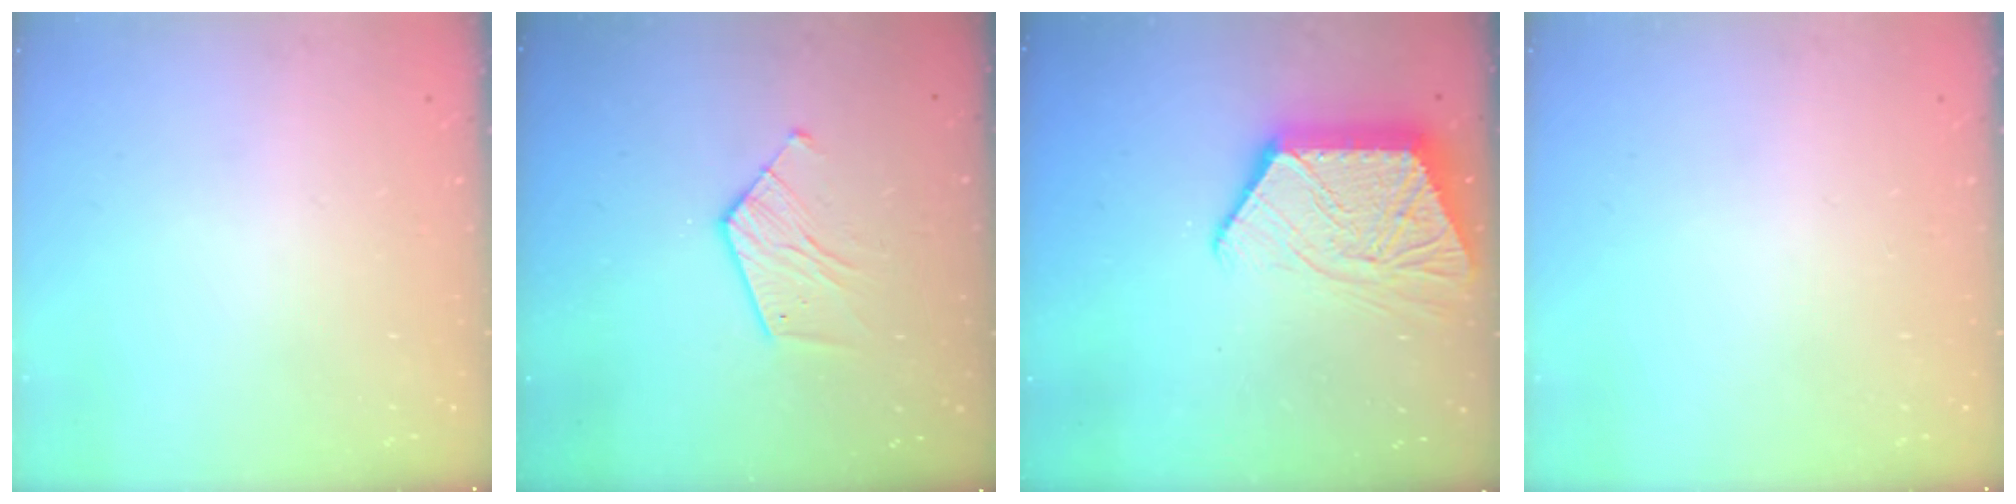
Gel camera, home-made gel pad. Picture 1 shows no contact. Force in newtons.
{"total": 8.7, "press": 8.7, "slide": 0.5}
{"total": 14.8, "press": 14.7, "slide": 1.0}
{"total": 0.0}